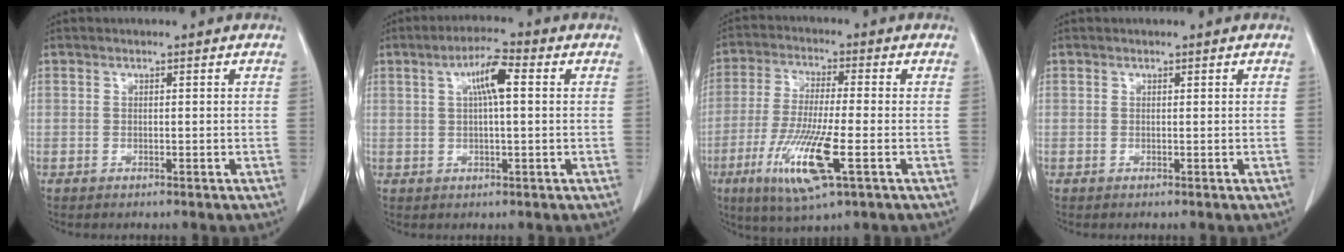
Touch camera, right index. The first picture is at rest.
{"total": 5.7, "force": [1.5, 0.8, 5.5], "torque": [-0.099, 0.014, 0.024]}
{"total": 12.4, "force": [-4.5, 1.1, 11.4], "torque": [-0.233, -0.027, -0.081]}
{"total": 0.0}